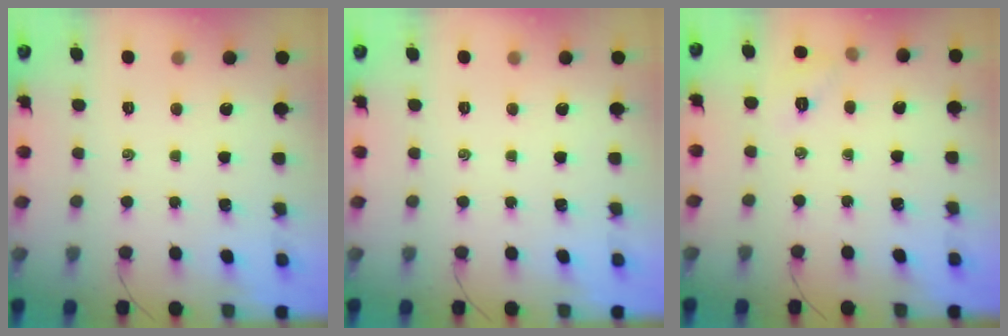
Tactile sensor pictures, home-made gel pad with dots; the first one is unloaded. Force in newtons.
{"total": 0.0}
{"total": 6.3, "press": 6.1, "slide": 1.5}